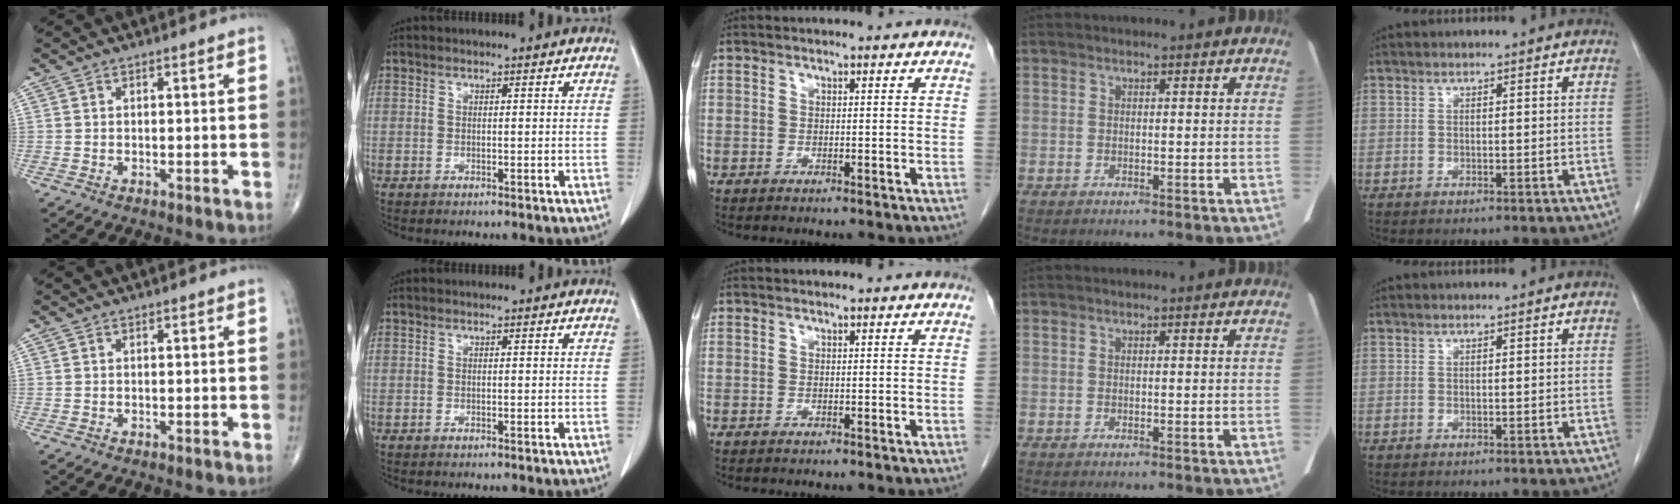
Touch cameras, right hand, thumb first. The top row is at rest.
{}